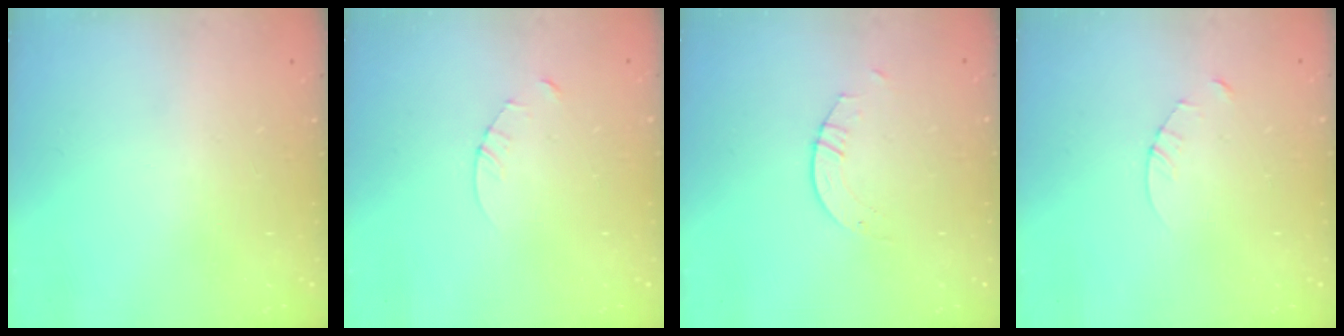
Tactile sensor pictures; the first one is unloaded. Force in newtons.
{"total": 3.2, "press": 3.2, "slide": 0.3}
{"total": 2.6, "press": 2.6, "slide": 0.2}
{"total": 3.2, "press": 3.2, "slide": 0.3}